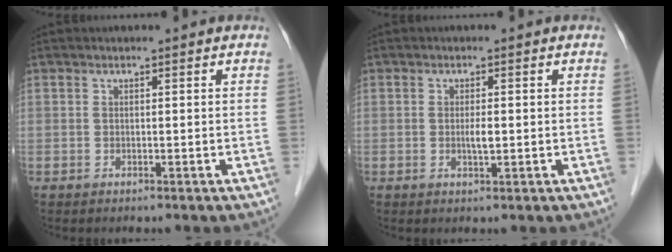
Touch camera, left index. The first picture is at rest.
{"total": 1.8, "force": [-0.2, 0.3, 1.7], "torque": [-0.035, -0.002, -0.003]}